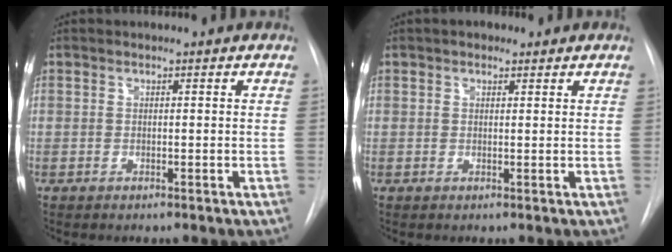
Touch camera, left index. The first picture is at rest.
{"total": 1.4, "force": [0.9, 0.8, 0.8], "torque": [-0.014, 0.002, 0.008]}